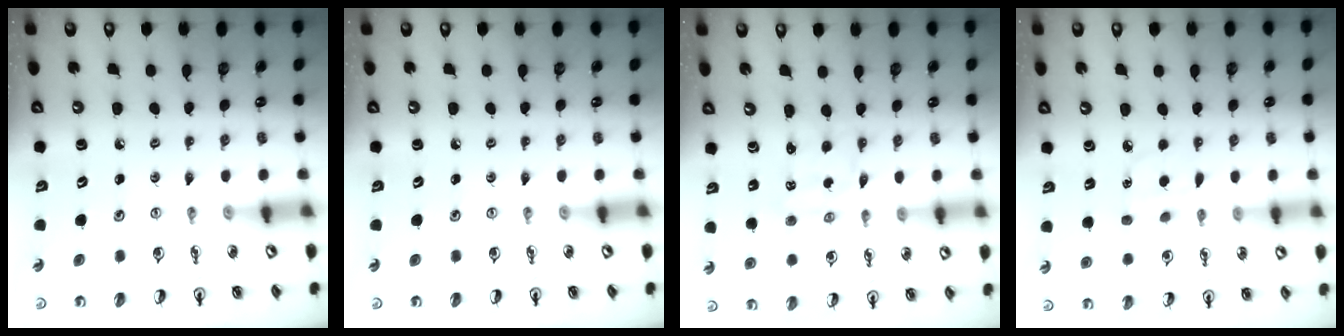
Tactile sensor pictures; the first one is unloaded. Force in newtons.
{"total": 0.0}
{"total": 0.9, "press": 0.9, "slide": 0.1}
{"total": 4.5, "press": 4.4, "slide": 0.6}